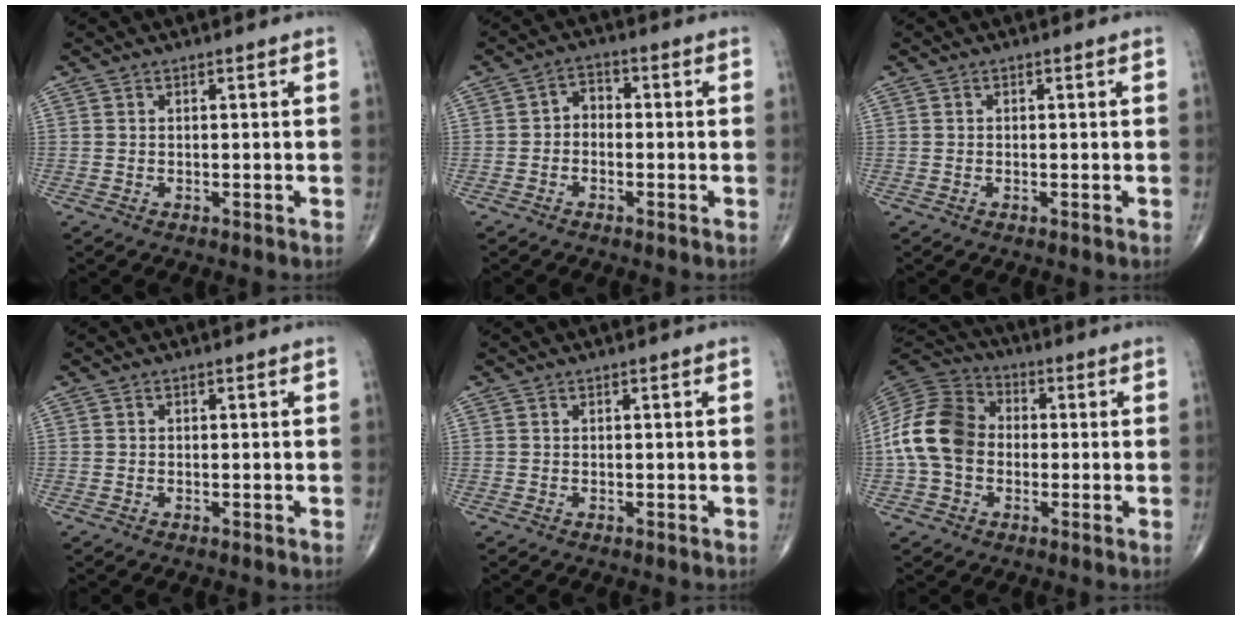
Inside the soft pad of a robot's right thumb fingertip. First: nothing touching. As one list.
[{"total": 3.1, "force": [-0.7, 2.4, 1.9], "torque": [-0.014, 0.020, -0.028]}, {"total": 0.0}, {"total": 0.0}, {"total": 0.0}, {"total": 14.2, "force": [-0.9, 10.9, 9.0], "torque": [-0.170, 0.036, -0.029]}]